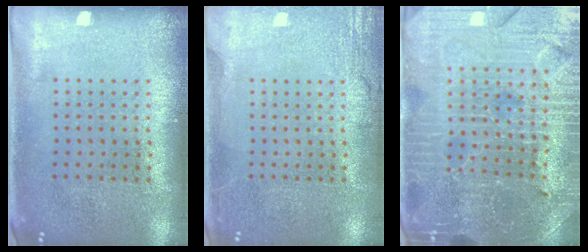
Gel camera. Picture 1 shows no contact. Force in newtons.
{"total": 2.7, "press": 2.7, "slide": 0.3}
{"total": 3.9, "press": 3.8, "slide": 0.9}